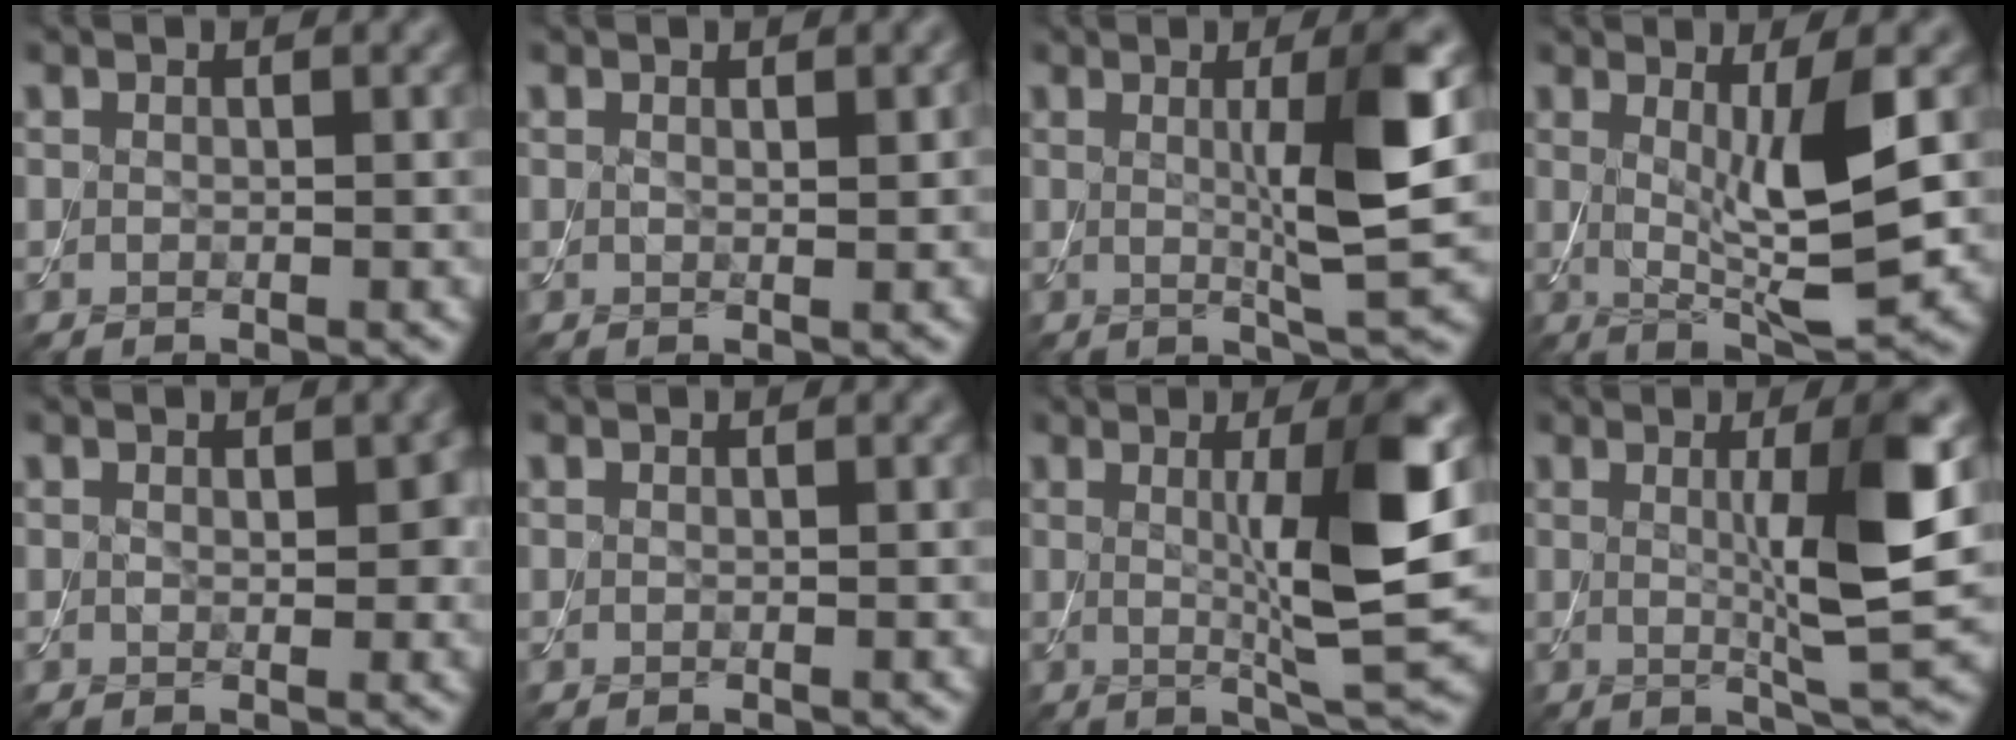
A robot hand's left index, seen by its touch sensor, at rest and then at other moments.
{"total": 0.8, "force": [0.3, 0.2, 0.7], "torque": [-0.009, -0.002, 0.006]}
{"total": 6.6, "force": [0.7, 0.9, 6.5], "torque": [-0.098, 0.002, 0.013]}
{"total": 6.3, "force": [0.6, 1.1, 6.1], "torque": [-0.100, -0.017, 0.018]}
{"total": 2.3, "force": [0.4, 1.4, 1.8], "torque": [-0.019, -0.002, 0.008]}
{"total": 0.0}
{"total": 8.4, "force": [0.9, 1.3, 8.3], "torque": [-0.116, -0.005, 0.019]}
{"total": 7.4, "force": [0.8, 1.1, 7.3], "torque": [-0.106, -0.001, 0.016]}